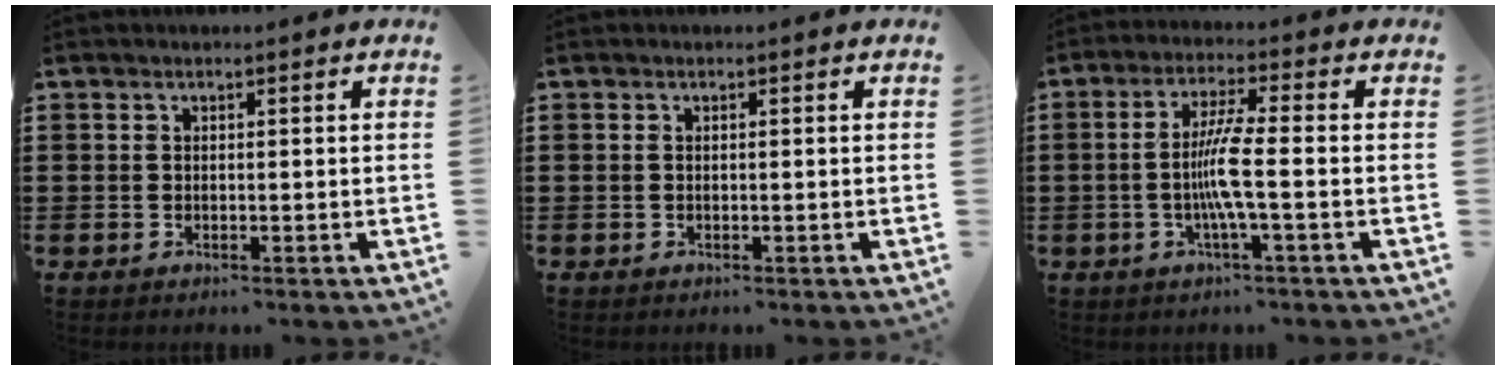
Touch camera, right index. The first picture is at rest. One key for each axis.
{"total": 0.0}
{"total": 6.3, "fx": -1.1, "fy": 0.0, "fz": 6.2, "tx": -0.125, "ty": -0.011, "tz": -0.027}